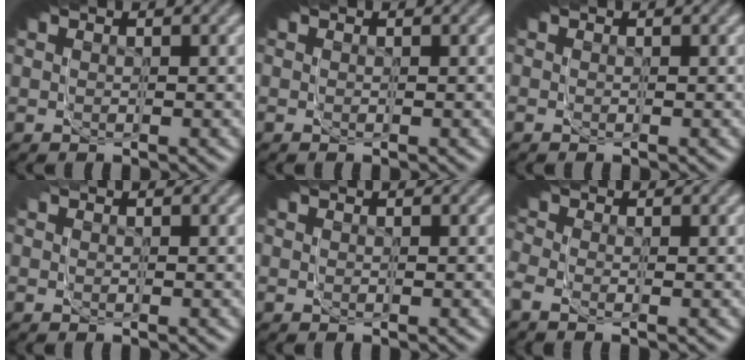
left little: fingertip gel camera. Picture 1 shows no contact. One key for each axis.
{"total": 0.0}
{"total": 0.6, "fx": -0.1, "fy": -0.5, "fz": -0.2, "tx": 0.008, "ty": 0.001, "tz": -0.001}
{"total": 0.0}
{"total": 0.0}
{"total": 1.3, "fx": -0.5, "fy": 0.7, "fz": 1.0, "tx": -0.004, "ty": 0.001, "tz": -0.010}